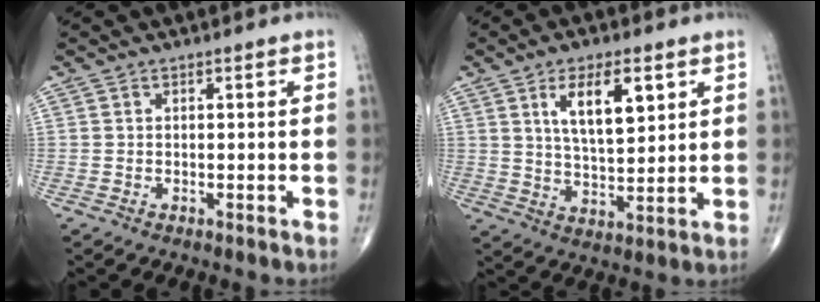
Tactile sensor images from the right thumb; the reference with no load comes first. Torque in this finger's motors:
{"motor_torque": [0.41, 2.24, 1.19, 0.49, 0.16]}